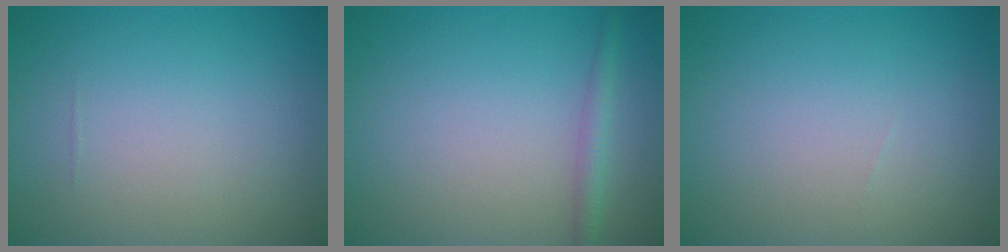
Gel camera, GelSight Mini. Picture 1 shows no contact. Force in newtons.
{"total": 1.6, "press": 1.6, "slide": 0.0}
{"total": 0.0}